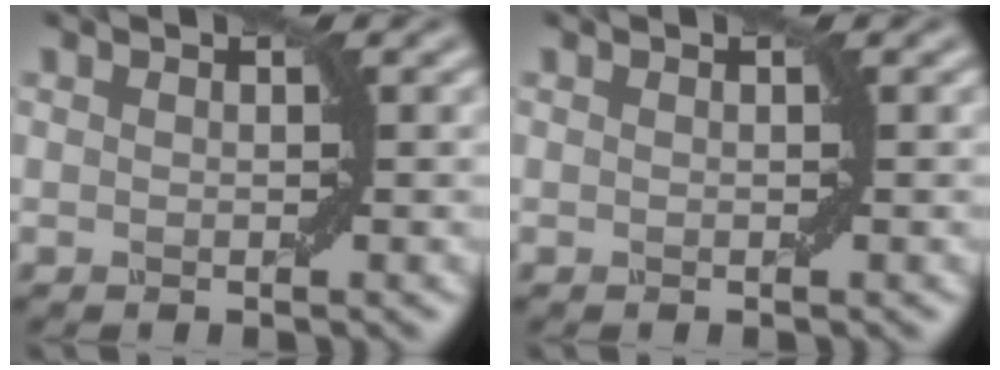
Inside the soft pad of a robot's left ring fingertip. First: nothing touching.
{"total": 0.0}